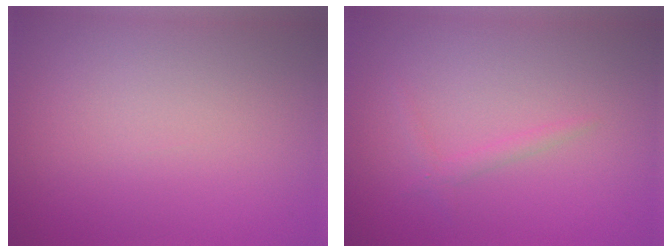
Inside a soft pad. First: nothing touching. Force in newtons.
{"total": 0.9, "press": 0.9, "slide": 0.1}